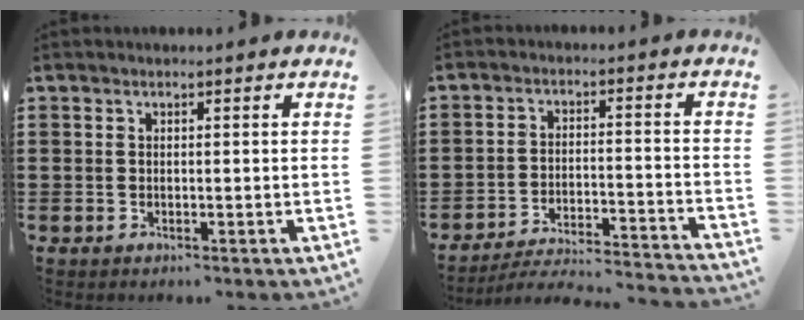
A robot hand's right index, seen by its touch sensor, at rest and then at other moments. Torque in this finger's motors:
{"motor_torque": [-2.14, 0.00, -1.05, -0.21]}